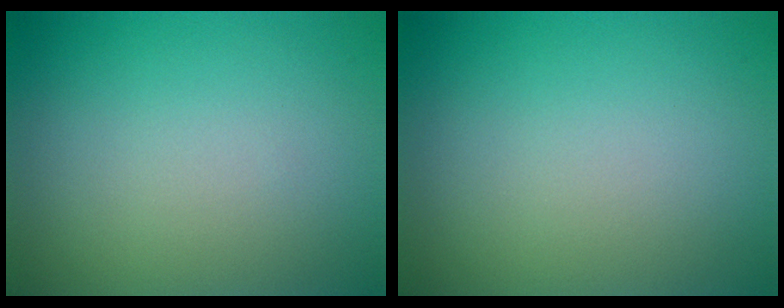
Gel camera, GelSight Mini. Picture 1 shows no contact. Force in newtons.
{"total": 0.0}